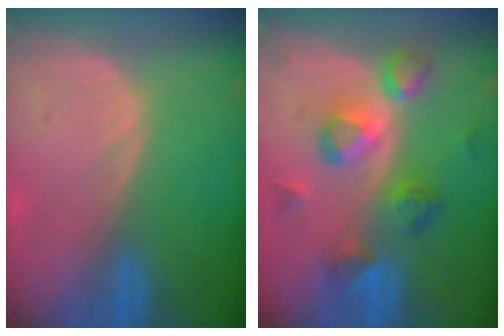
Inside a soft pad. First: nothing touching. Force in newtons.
{"total": 7.7, "press": 7.7, "slide": 0.6}